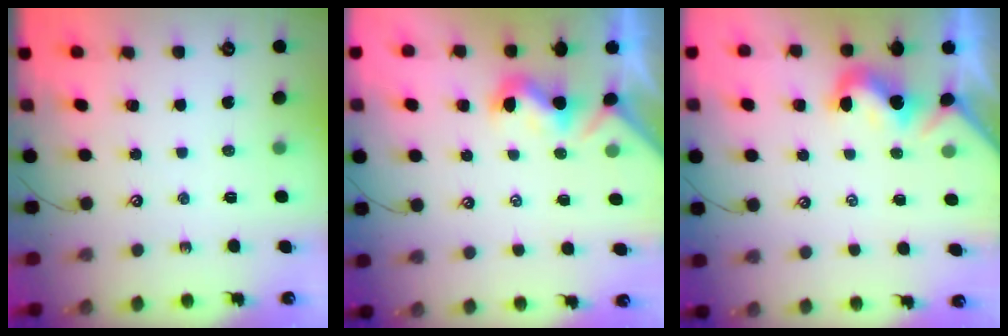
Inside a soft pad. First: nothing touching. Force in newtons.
{"total": 1.5, "press": 1.4, "slide": 0.5}
{"total": 0.0}